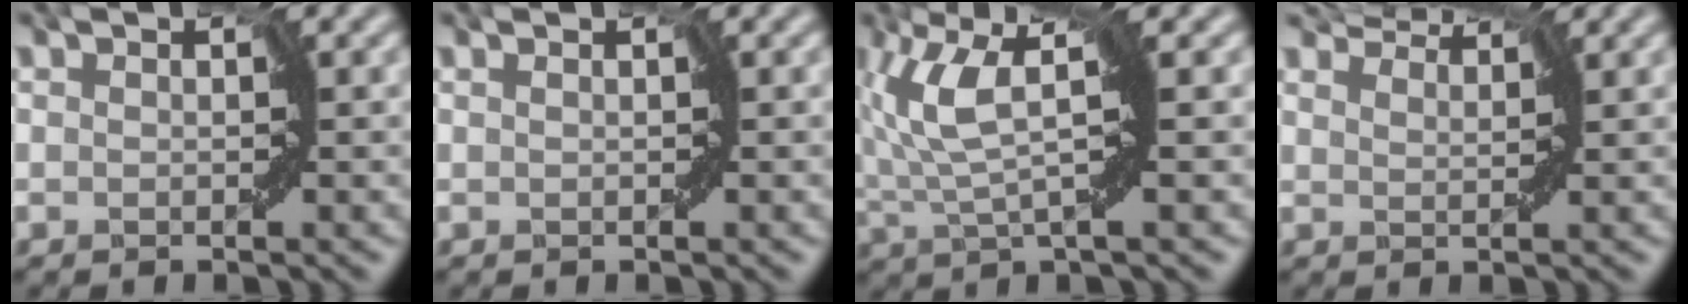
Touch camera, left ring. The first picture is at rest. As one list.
[{"total": 0.0}, {"total": 4.7, "force": [1.4, 1.0, 4.4], "torque": [-0.103, 0.004, 0.027]}, {"total": 3.1, "force": [3.0, 0.3, 0.6], "torque": [-0.017, 0.007, 0.041]}]